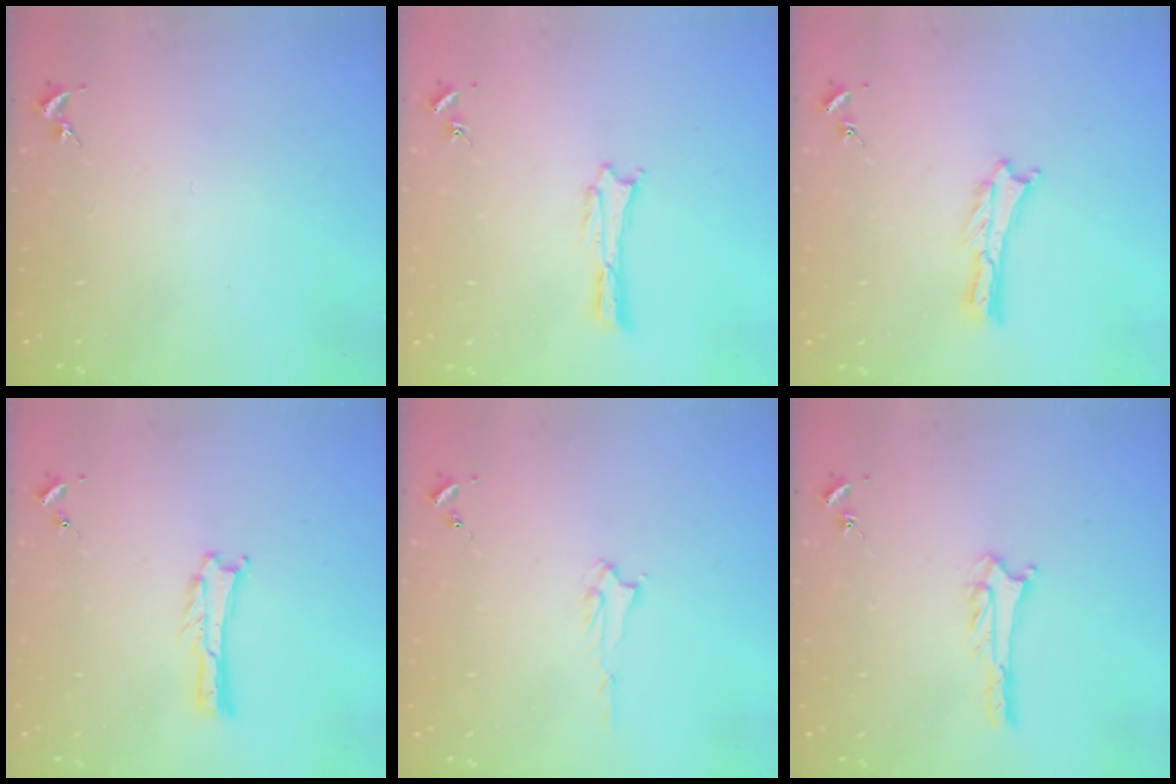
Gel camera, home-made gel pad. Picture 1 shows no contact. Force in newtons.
{"total": 0.7, "press": 0.7, "slide": 0.1}
{"total": 0.0}
{"total": 0.0}
{"total": 2.2, "press": 2.2, "slide": 0.4}
{"total": 2.8, "press": 2.8, "slide": 0.2}